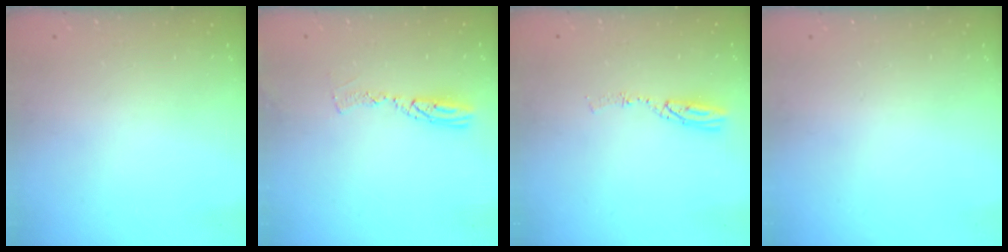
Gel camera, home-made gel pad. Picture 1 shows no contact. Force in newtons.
{"total": 7.2, "press": 7.1, "slide": 0.6}
{"total": 5.1, "press": 5.1, "slide": 0.3}
{"total": 0.0}